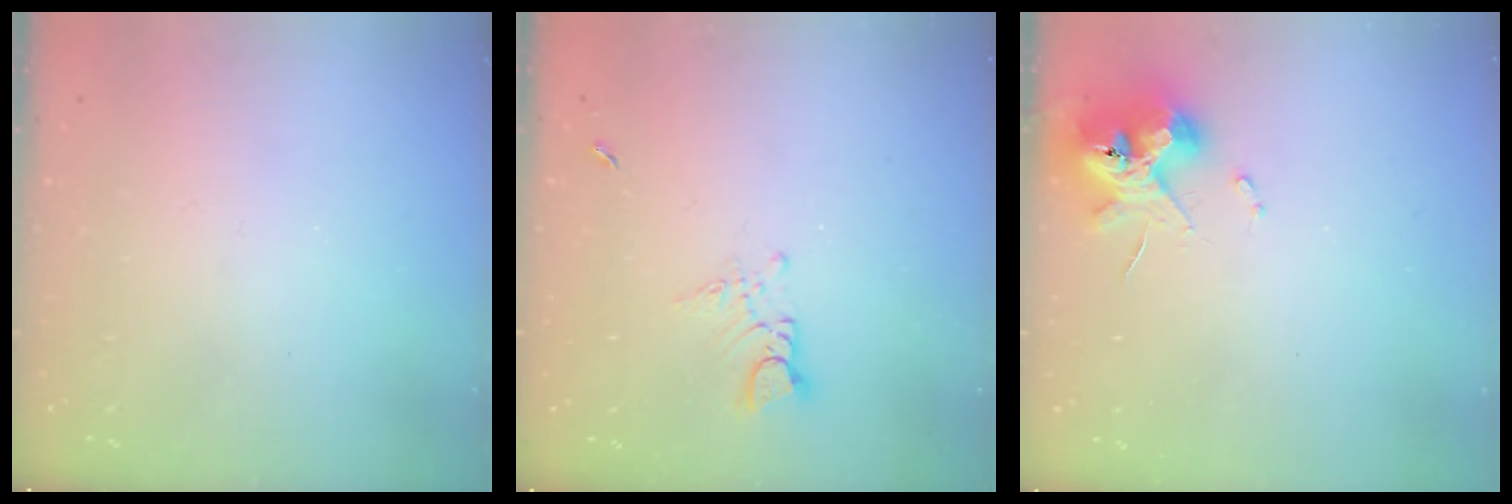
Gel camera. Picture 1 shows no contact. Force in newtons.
{"total": 4.0, "press": 3.9, "slide": 0.4}
{"total": 10.8, "press": 10.7, "slide": 1.2}